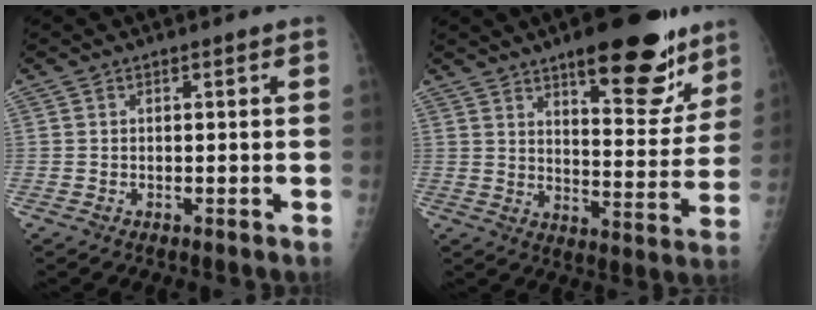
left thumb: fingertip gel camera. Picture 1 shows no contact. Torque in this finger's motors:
{"motor_torque": [3.08, 1.93, 1.05, -1.13, 0.14]}